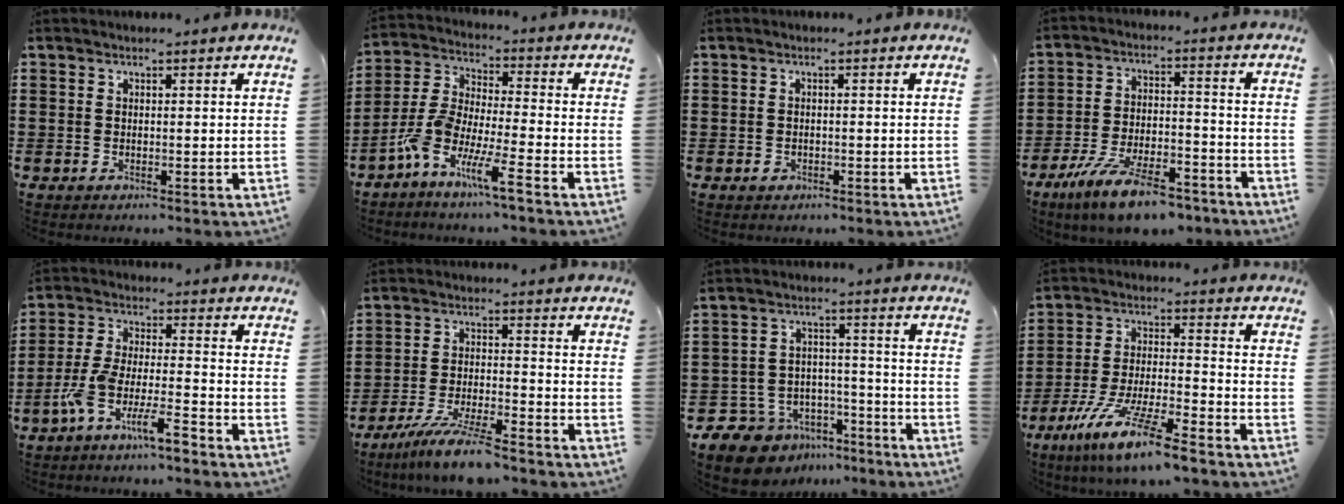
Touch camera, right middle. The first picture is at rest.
{"total": 8.9, "force": [-6.3, 0.6, 6.3], "torque": [-0.151, -0.020, -0.130]}
{"total": 0.7, "force": [-0.4, 0.5, 0.3], "torque": [-0.007, -0.001, -0.007]}
{"total": 10.6, "force": [-8.6, 1.9, 5.8], "torque": [-0.111, 0.020, -0.165]}
{"total": 8.4, "force": [-5.9, 0.9, 5.9], "torque": [-0.133, -0.012, -0.117]}
{"total": 8.1, "force": [-7.0, 0.2, 4.1], "torque": [-0.089, -0.006, -0.135]}
{"total": 8.9, "force": [-8.1, 3.5, 1.2], "torque": [-0.045, 0.029, -0.158]}
{"total": 10.8, "force": [-8.6, 0.3, 6.5], "torque": [-0.134, 0.005, -0.170]}